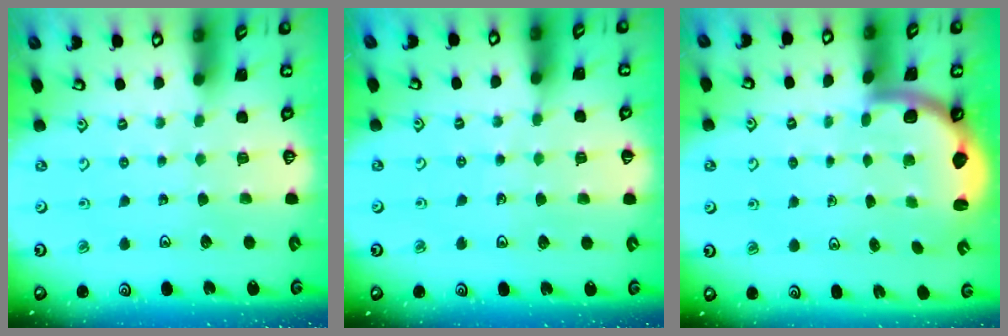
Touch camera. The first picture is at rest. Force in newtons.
{"total": 3.8, "press": 3.3, "slide": 1.9}
{"total": 2.2, "press": 2.1, "slide": 0.5}